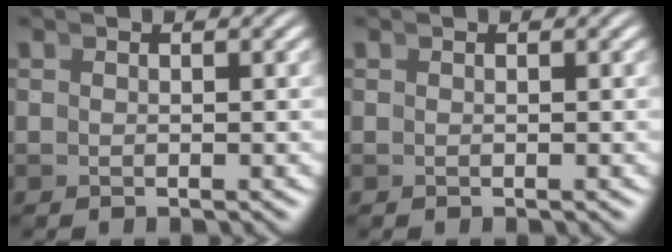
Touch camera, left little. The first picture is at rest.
{"total": 0.0}